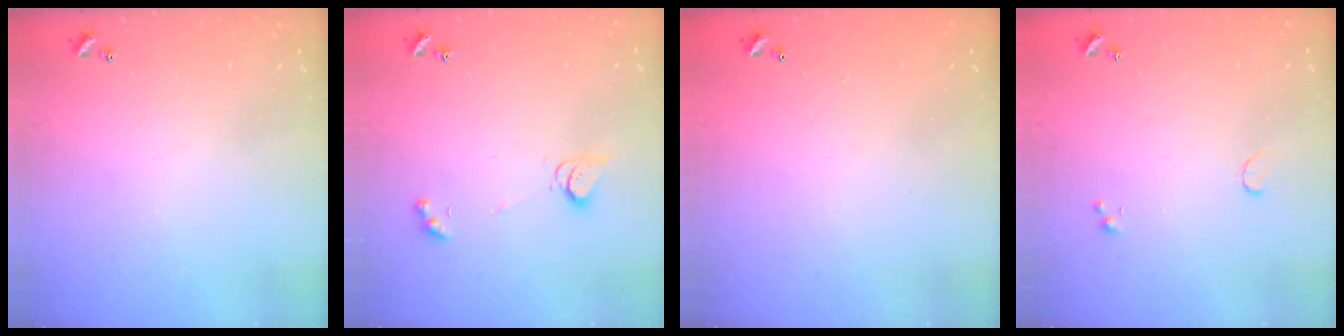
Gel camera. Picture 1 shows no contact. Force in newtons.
{"total": 3.3, "press": 3.3, "slide": 0.3}
{"total": 2.9, "press": 2.9, "slide": 0.1}
{"total": 0.5, "press": 0.4, "slide": 0.3}